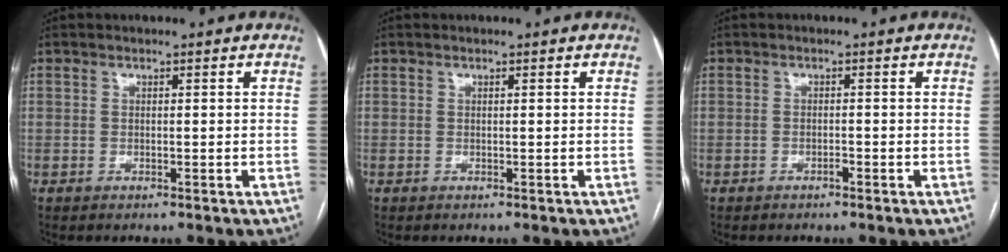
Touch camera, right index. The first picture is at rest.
{"total": 0.0}
{"total": 0.7, "force": [-0.6, 0.2, 0.4], "torque": [-0.009, 0.001, -0.010]}